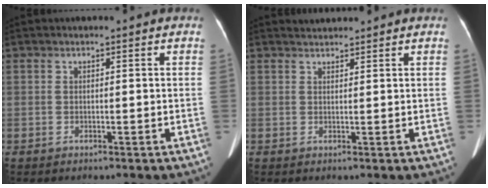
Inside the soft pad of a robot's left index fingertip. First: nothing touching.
{"total": 1.5, "force": [1.5, 0.3, -0.1], "torque": [-0.009, 0.013, 0.029]}